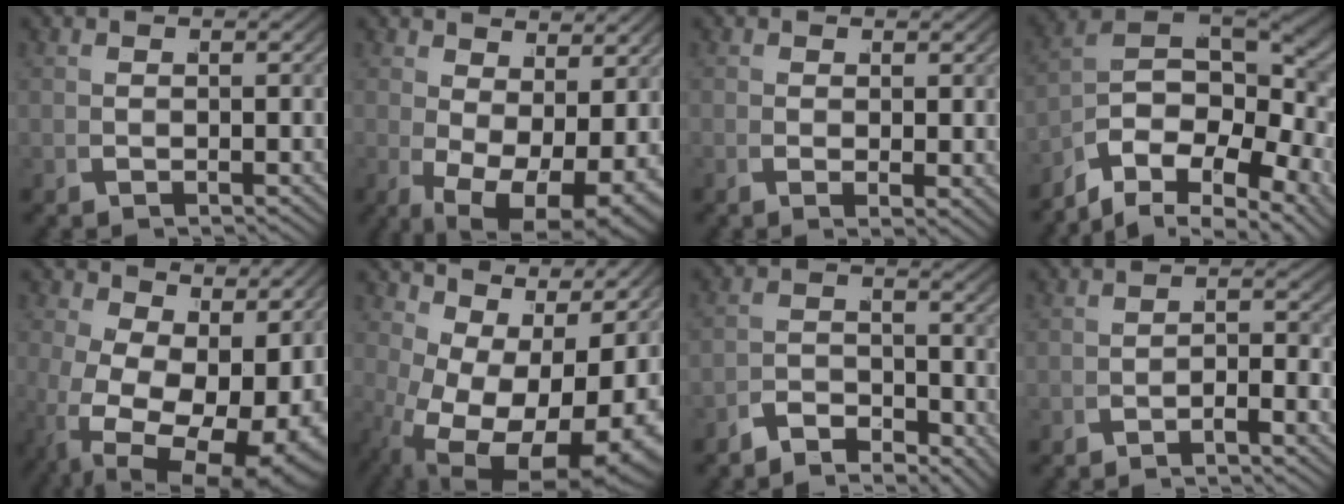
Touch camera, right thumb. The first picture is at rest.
{"total": 9.0, "force": [-1.9, 5.6, 6.8], "torque": [-0.134, -0.053, -0.006]}
{"total": 1.0, "force": [0.1, 0.3, 0.9], "torque": [-0.013, -0.003, 0.002]}
{"total": 16.0, "force": [-0.1, 11.2, 11.5], "torque": [-0.231, -0.026, -0.007]}
{"total": 14.8, "force": [-2.2, 9.4, 11.2], "torque": [-0.214, -0.067, 0.003]}
{"total": 14.0, "force": [-0.2, 8.4, 11.2], "torque": [-0.212, -0.047, 0.027]}
{"total": 4.1, "force": [-3.7, 1.6, 0.7], "torque": [0.004, -0.003, -0.077]}
{"total": 2.0, "force": [-1.6, -0.3, 1.0], "torque": [-0.016, 0.007, -0.035]}